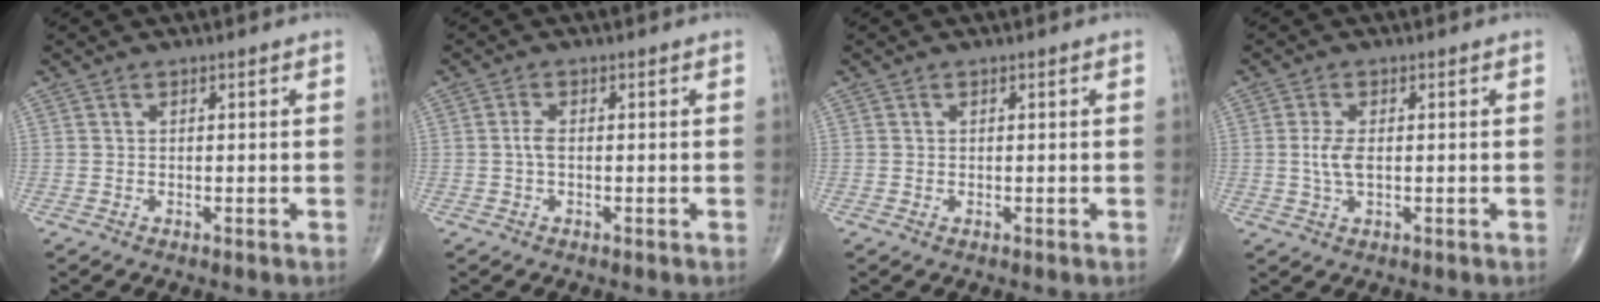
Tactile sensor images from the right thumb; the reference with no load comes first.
{"total": 1.7, "force": [-0.2, 0.7, 1.5], "torque": [-0.032, 0.001, -0.005]}
{"total": 0.0}
{"total": 3.8, "force": [0.1, 1.8, 3.4], "torque": [-0.077, -0.001, 0.003]}